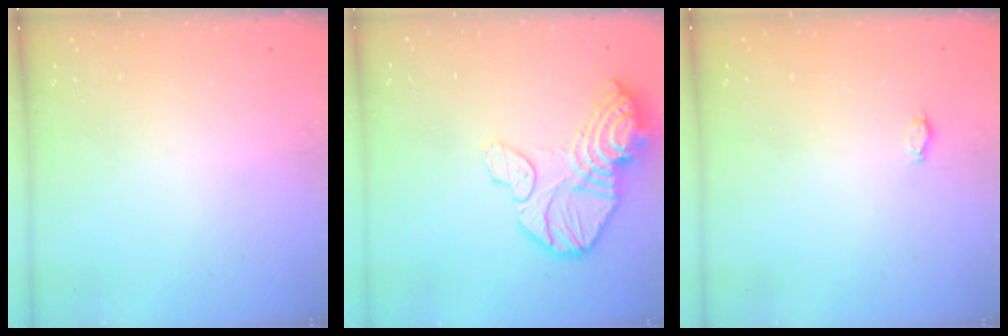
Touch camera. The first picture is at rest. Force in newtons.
{"total": 22.6, "press": 19.8, "slide": 11.0}
{"total": 2.7, "press": 2.5, "slide": 1.1}